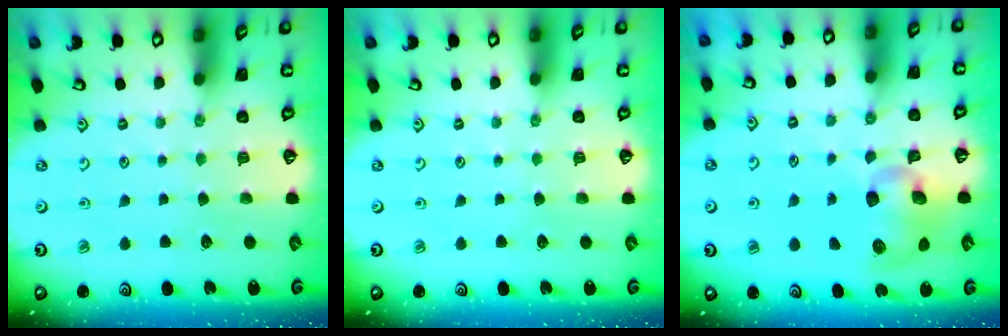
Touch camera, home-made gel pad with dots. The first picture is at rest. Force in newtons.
{"total": 0.0}
{"total": 10.6, "press": 10.5, "slide": 1.7}